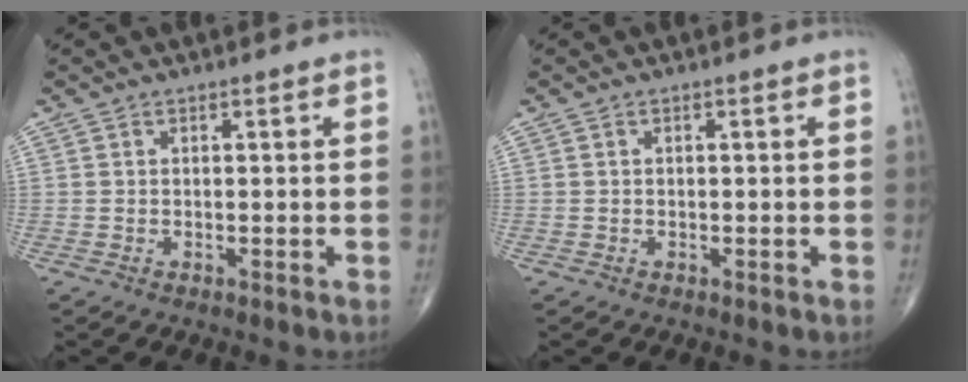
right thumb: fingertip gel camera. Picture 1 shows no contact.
{"total": 0.0}